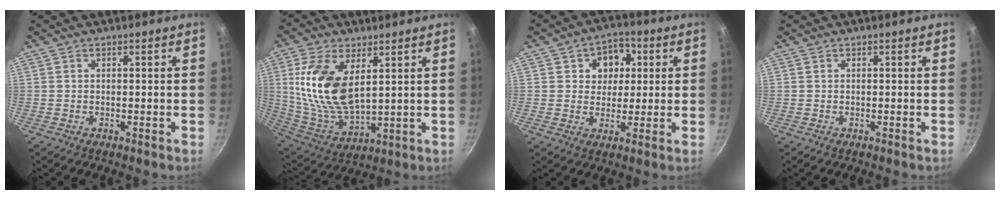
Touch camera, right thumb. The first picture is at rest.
{"total": 16.8, "force": [4.5, 8.7, 13.7], "torque": [-0.267, -0.031, 0.096]}
{"total": 7.9, "force": [2.1, 6.6, 3.9], "torque": [-0.009, -0.002, 0.023]}
{"total": 0.0}